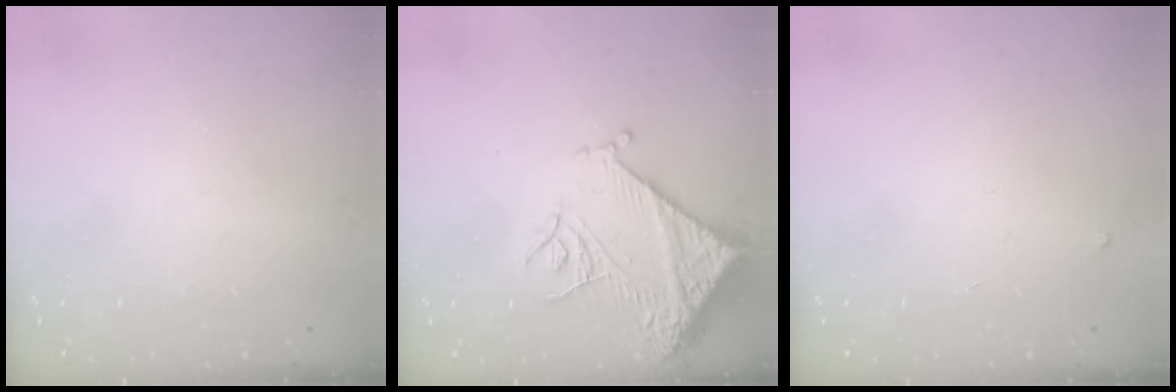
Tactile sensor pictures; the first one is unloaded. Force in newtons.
{"total": 14.9, "press": 14.8, "slide": 1.6}
{"total": 2.3, "press": 2.3, "slide": 0.3}